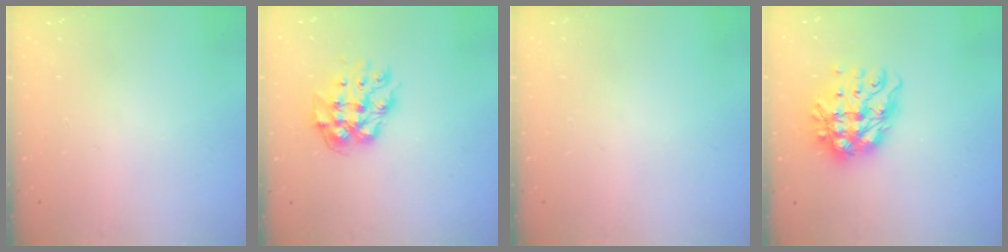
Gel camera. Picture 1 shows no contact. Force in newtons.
{"total": 13.5, "press": 13.5, "slide": 1.4}
{"total": 0.0}
{"total": 12.1, "press": 11.9, "slide": 1.7}